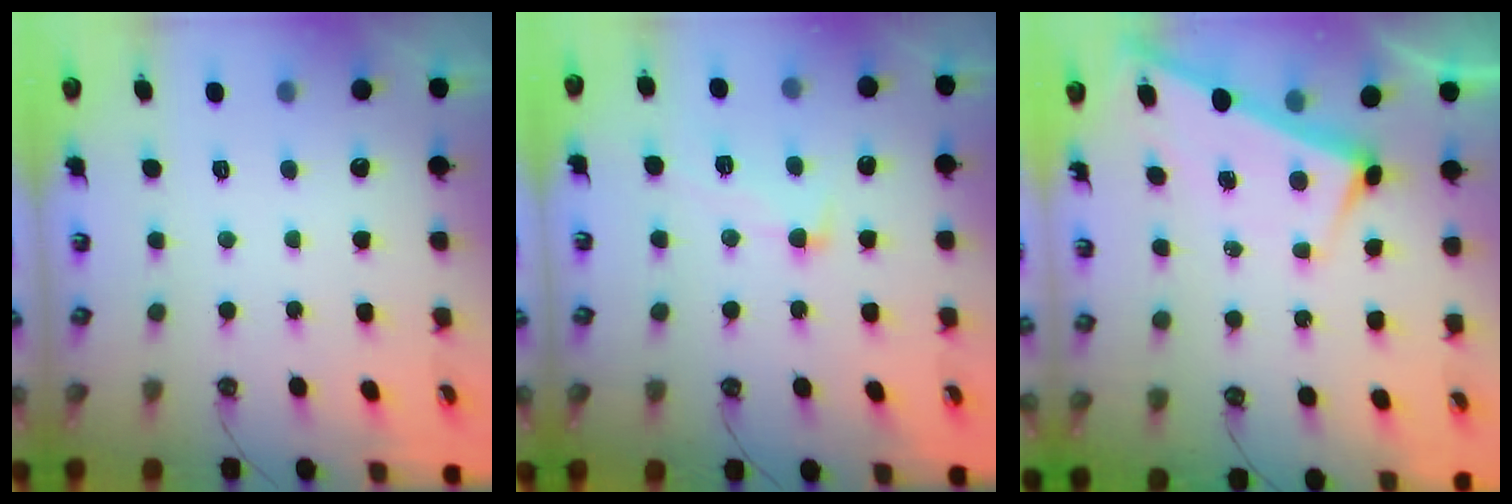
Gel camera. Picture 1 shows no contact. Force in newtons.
{"total": 1.4, "press": 1.0, "slide": 1.0}
{"total": 4.7, "press": 4.7, "slide": 0.1}